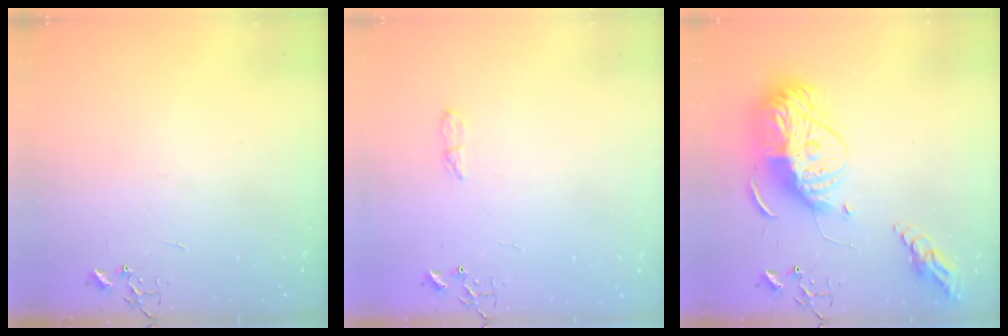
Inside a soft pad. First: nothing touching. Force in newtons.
{"total": 4.6, "press": 4.6, "slide": 0.5}
{"total": 20.4, "press": 20.4, "slide": 1.7}